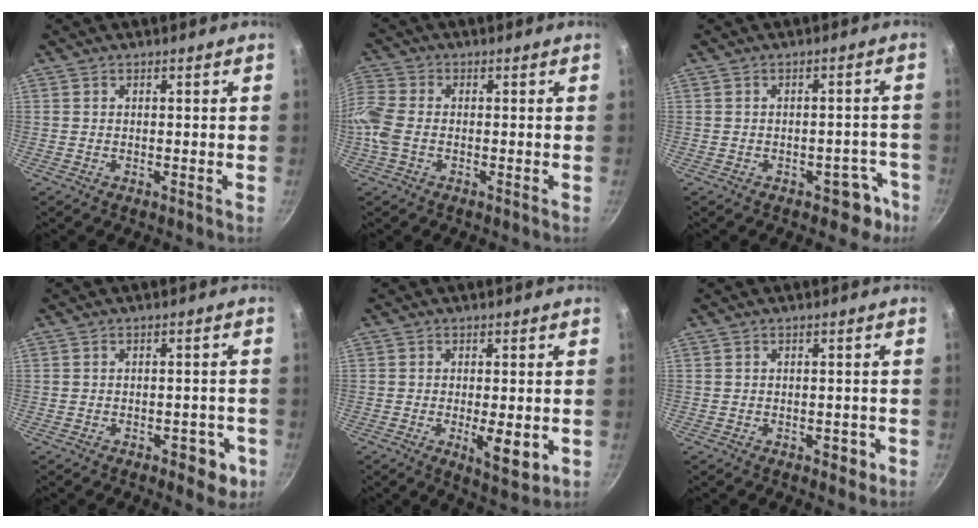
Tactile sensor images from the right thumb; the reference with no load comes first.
{"total": 7.5, "force": [-1.1, 4.9, 5.6], "torque": [-0.156, 0.013, -0.028]}
{"total": 4.9, "force": [-3.0, 2.9, 2.5], "torque": [-0.006, 0.037, -0.034]}
{"total": 5.1, "force": [-2.5, 2.5, 3.7], "torque": [-0.024, 0.015, -0.029]}
{"total": 6.7, "force": [-1.5, 2.3, 6.1], "torque": [-0.089, -0.015, -0.019]}
{"total": 2.2, "force": [-1.1, 1.3, 1.5], "torque": [-0.011, 0.006, -0.012]}